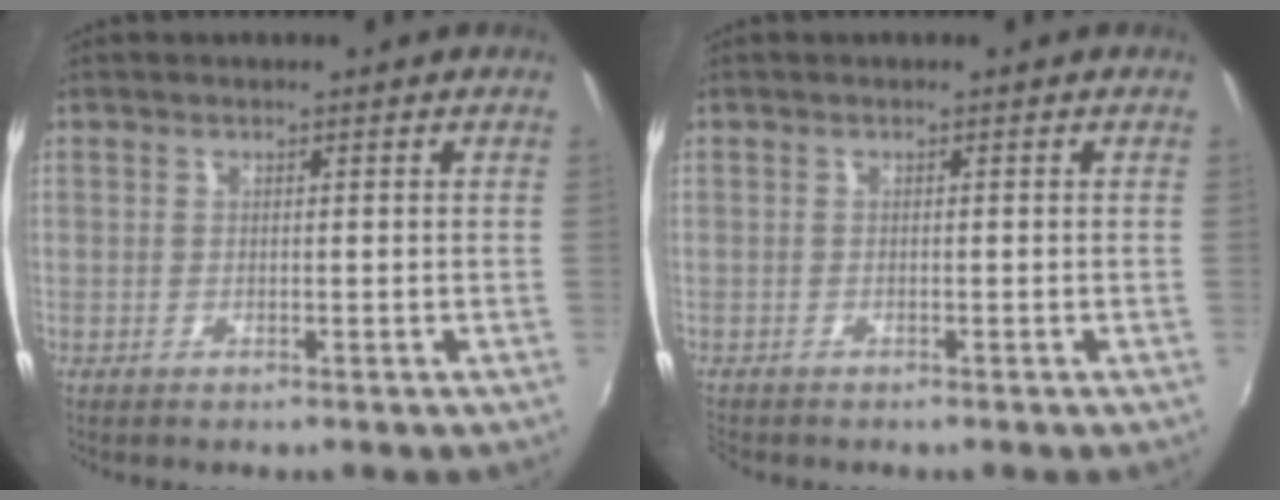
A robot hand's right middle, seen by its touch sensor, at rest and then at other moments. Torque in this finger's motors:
{"motor_torque": [0.13, -0.20, 0.05, 0.04]}